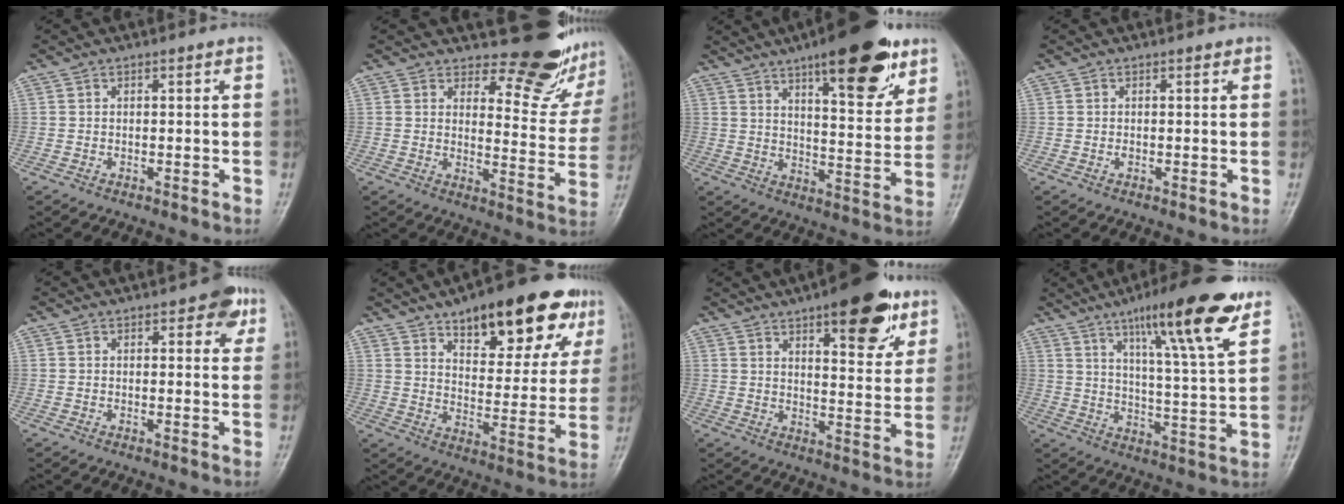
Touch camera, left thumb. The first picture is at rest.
{"total": 13.8, "force": [12.3, 4.8, 4.3], "torque": [-0.012, -0.125, 0.143]}
{"total": 19.0, "force": [11.3, 6.2, 14.0], "torque": [-0.163, -0.055, 0.167]}
{"total": 0.6, "force": [0.1, 0.5, 0.4], "torque": [-0.003, 0.000, -0.001]}
{"total": 4.2, "force": [2.0, 2.2, 3.0], "torque": [-0.010, -0.004, 0.016]}
{"total": 21.2, "force": [12.5, 8.6, 14.8], "torque": [-0.154, -0.037, 0.181]}
{"total": 15.6, "force": [9.0, 5.7, 11.4], "torque": [-0.114, -0.041, 0.125]}
{"total": 18.2, "force": [10.9, 2.6, 14.3], "torque": [-0.202, -0.051, 0.169]}